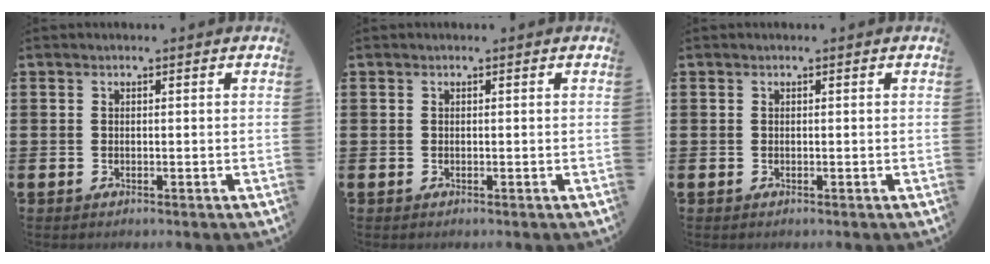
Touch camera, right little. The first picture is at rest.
{"total": 0.0}
{"total": 0.0}